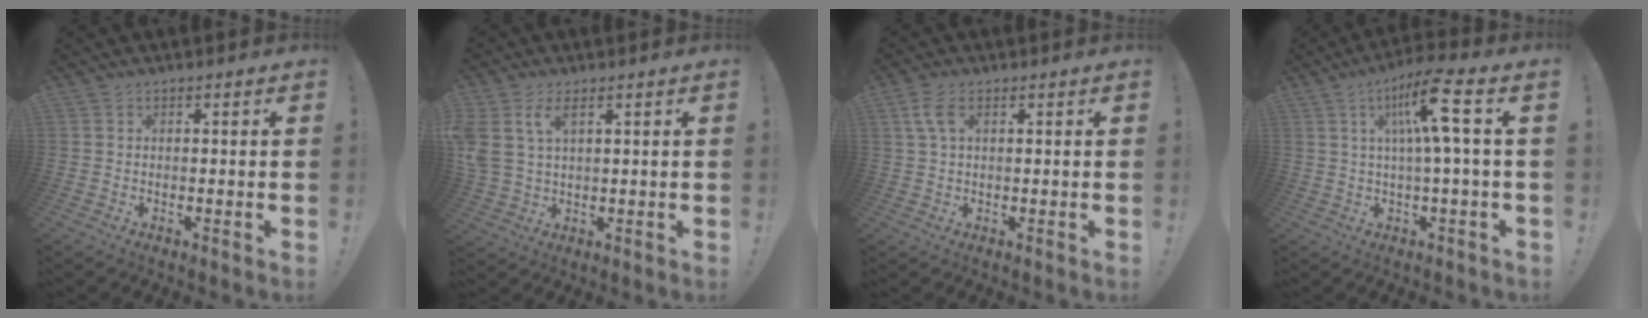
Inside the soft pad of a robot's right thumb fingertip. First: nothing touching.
{"total": 7.4, "force": [3.5, 3.9, 5.2], "torque": [-0.113, -0.008, 0.067]}
{"total": 5.2, "force": [1.7, 2.8, 4.1], "torque": [-0.081, 0.000, 0.030]}
{"total": 12.6, "force": [3.6, 1.1, 12.0], "torque": [-0.207, -0.008, 0.044]}